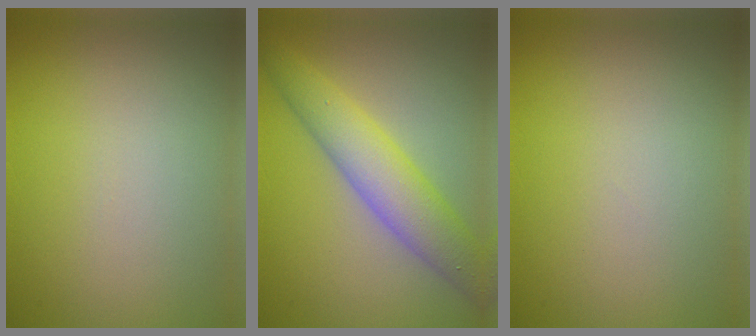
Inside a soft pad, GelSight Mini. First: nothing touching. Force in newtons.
{"total": 5.6, "press": 5.6, "slide": 0.2}
{"total": 0.0}